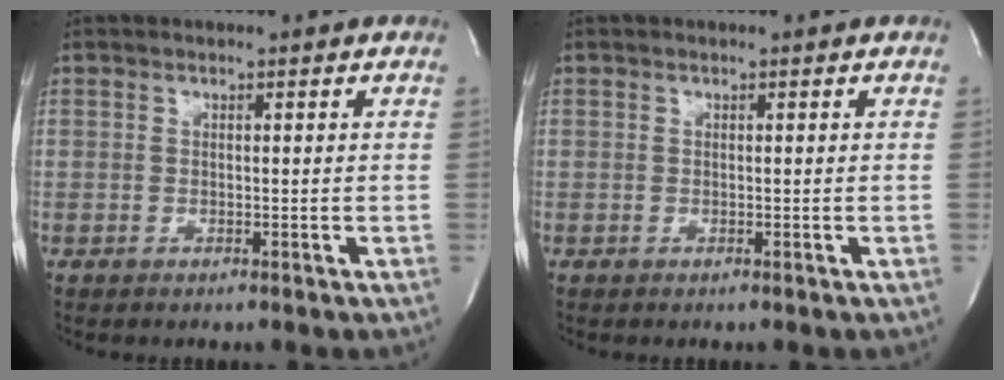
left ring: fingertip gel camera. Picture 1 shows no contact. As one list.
[{"total": 0.0}]